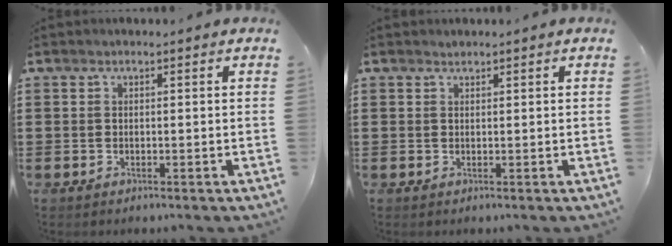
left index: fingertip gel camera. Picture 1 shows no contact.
{"total": 0.6, "force": [0.6, 0.1, 0.0], "torque": [-0.001, 0.000, 0.013]}